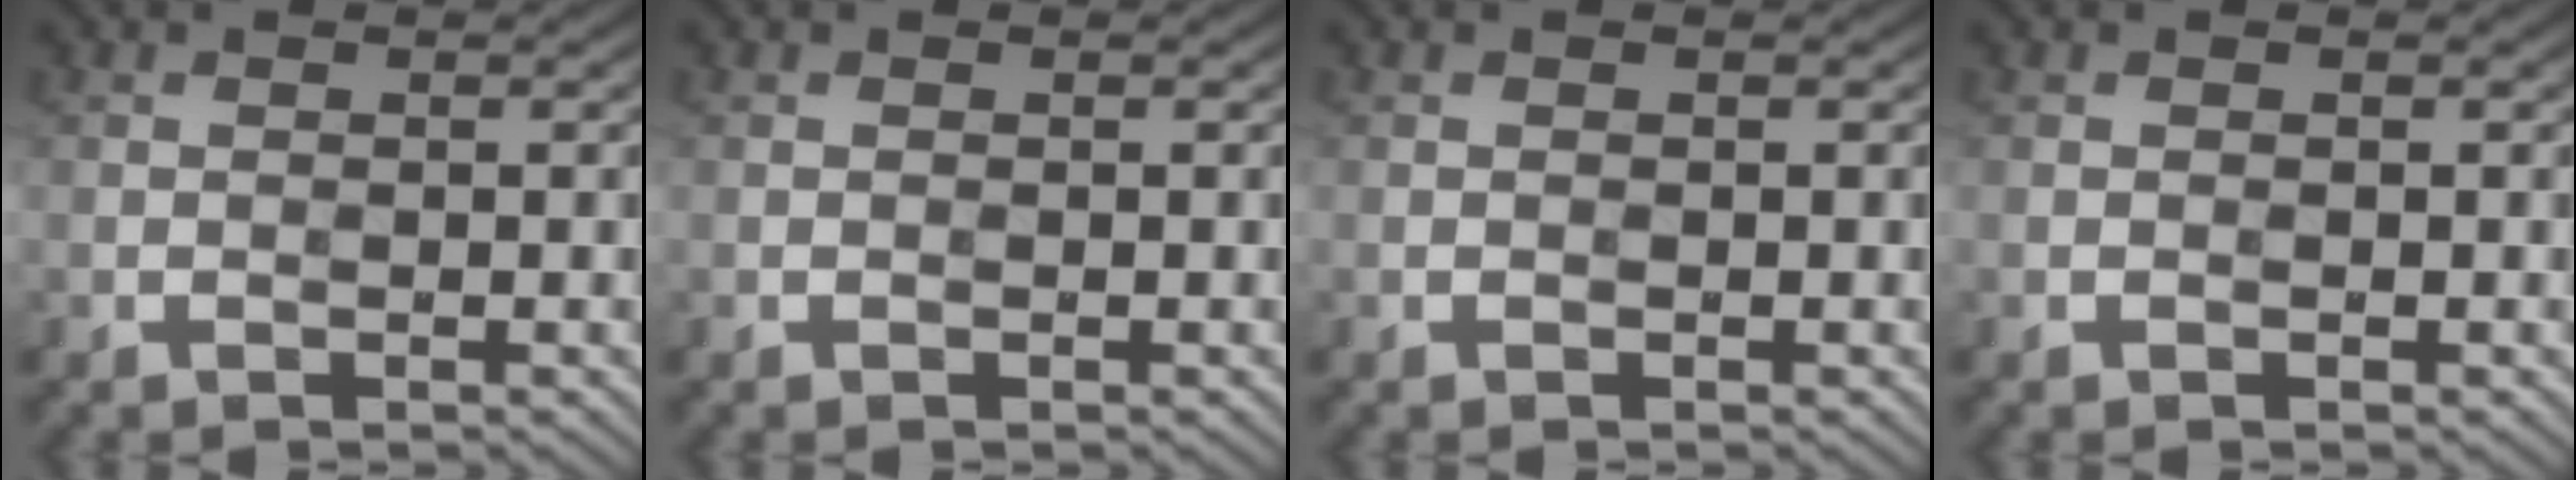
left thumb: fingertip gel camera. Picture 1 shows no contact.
{"total": 0.0}
{"total": 0.0}
{"total": 0.0}